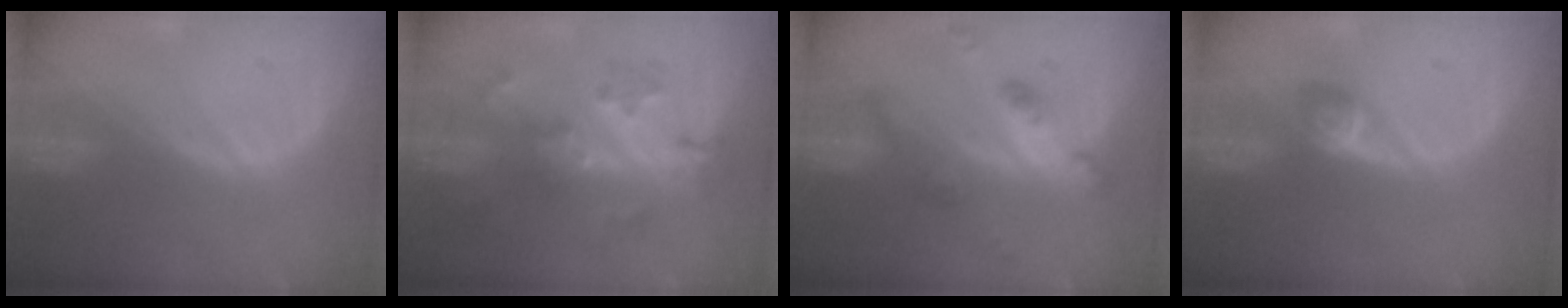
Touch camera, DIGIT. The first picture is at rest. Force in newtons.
{"total": 6.5, "press": 6.3, "slide": 1.8}
{"total": 6.3, "press": 5.5, "slide": 3.0}
{"total": 2.8, "press": 2.6, "slide": 1.2}